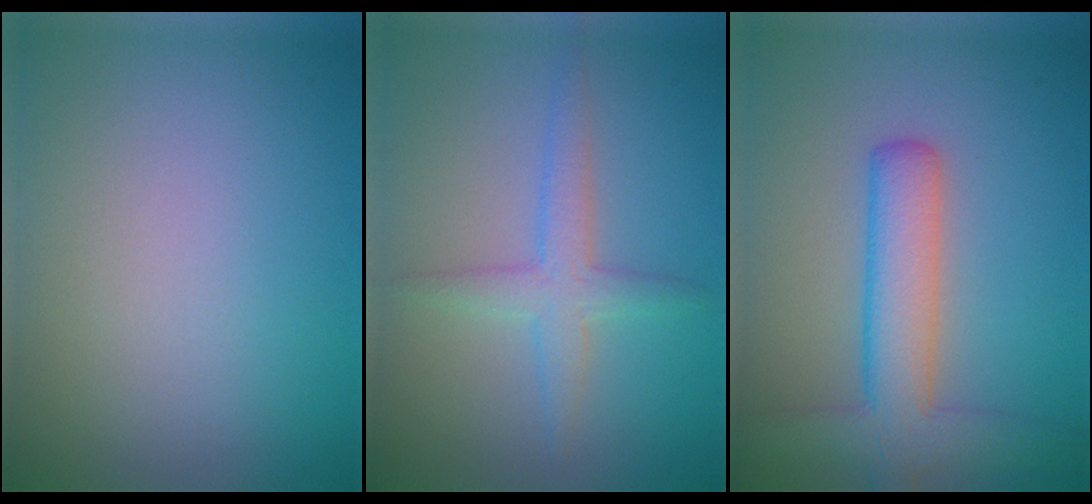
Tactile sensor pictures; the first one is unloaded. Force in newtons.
{"total": 2.7, "press": 2.7, "slide": 0.0}
{"total": 5.8, "press": 5.8, "slide": 0.3}